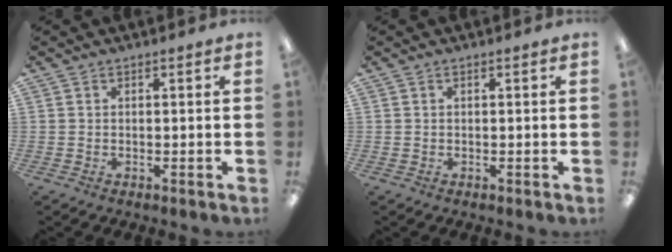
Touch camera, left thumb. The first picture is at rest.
{"total": 0.0}